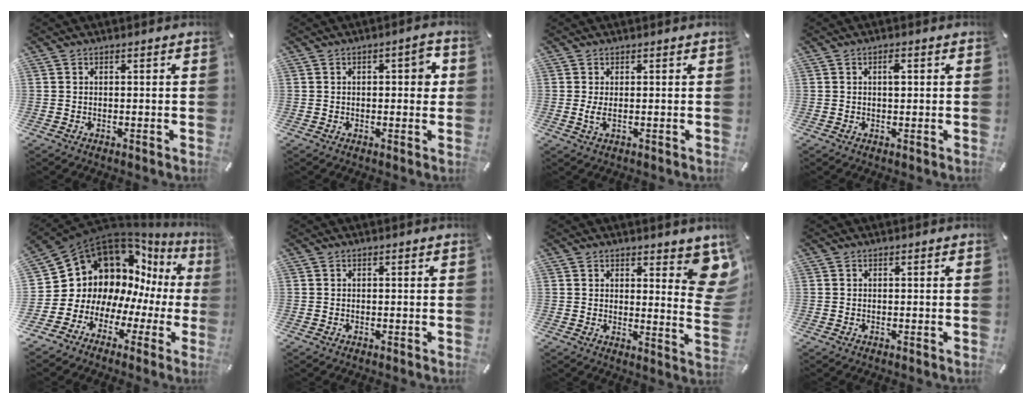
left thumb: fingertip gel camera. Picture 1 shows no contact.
{"total": 4.2, "force": [0.3, 2.0, 3.6], "torque": [-0.037, 0.000, -0.003]}
{"total": 2.7, "force": [0.1, 0.8, 2.5], "torque": [-0.047, -0.007, -0.001]}
{"total": 2.0, "force": [0.4, 0.9, 1.8], "torque": [-0.030, 0.003, 0.004]}
{"total": 13.3, "force": [5.9, 11.0, 4.5], "torque": [-0.103, -0.087, 0.119]}
{"total": 0.0}
{"total": 9.6, "force": [5.6, 3.7, 6.9], "torque": [-0.067, -0.040, 0.094]}
{"total": 0.0}